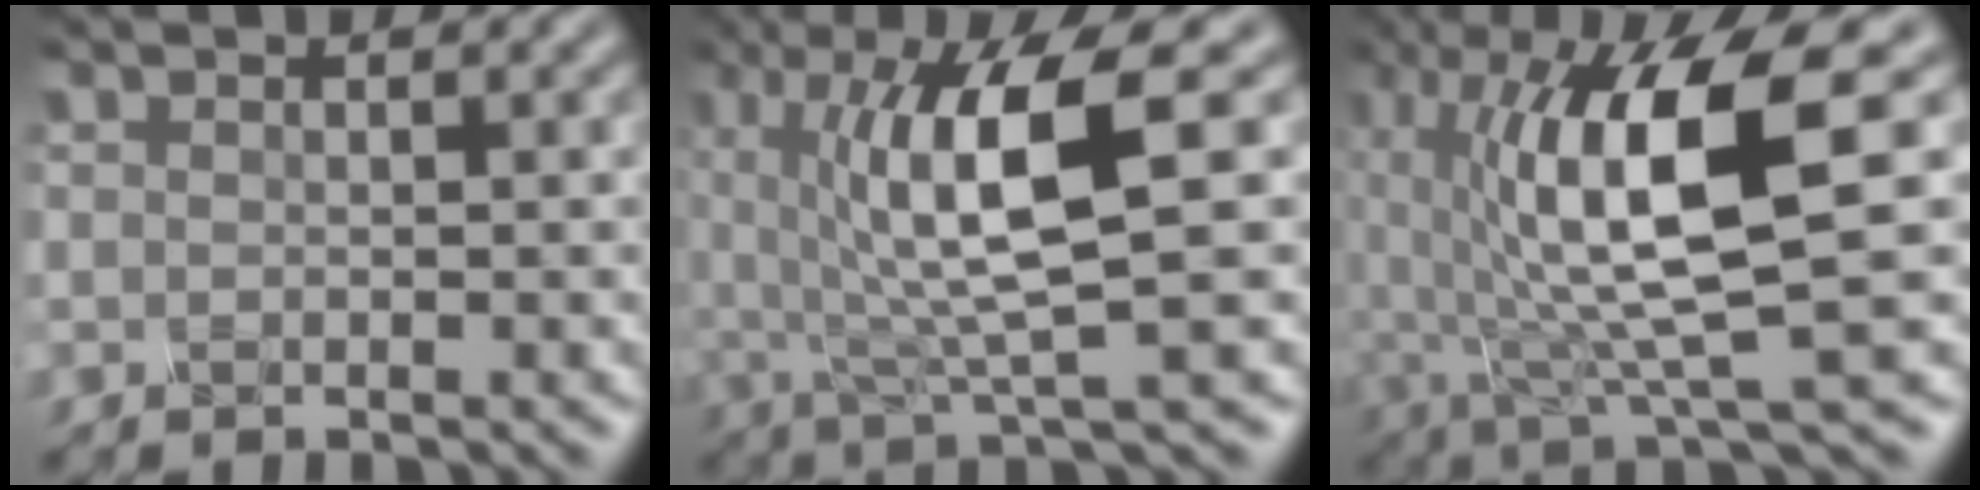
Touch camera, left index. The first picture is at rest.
{"total": 8.8, "force": [1.4, 2.0, 8.5], "torque": [-0.136, 0.000, 0.027]}
{"total": 11.0, "force": [1.1, 2.8, 10.6], "torque": [-0.180, -0.005, 0.024]}